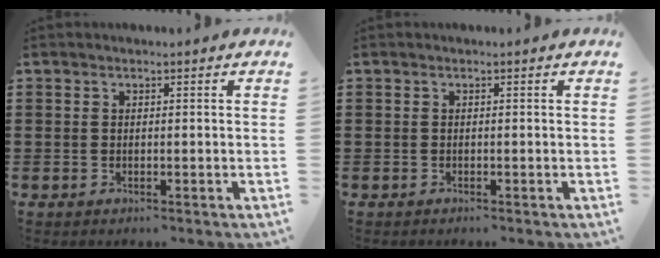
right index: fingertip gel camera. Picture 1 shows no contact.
{"total": 0.0}